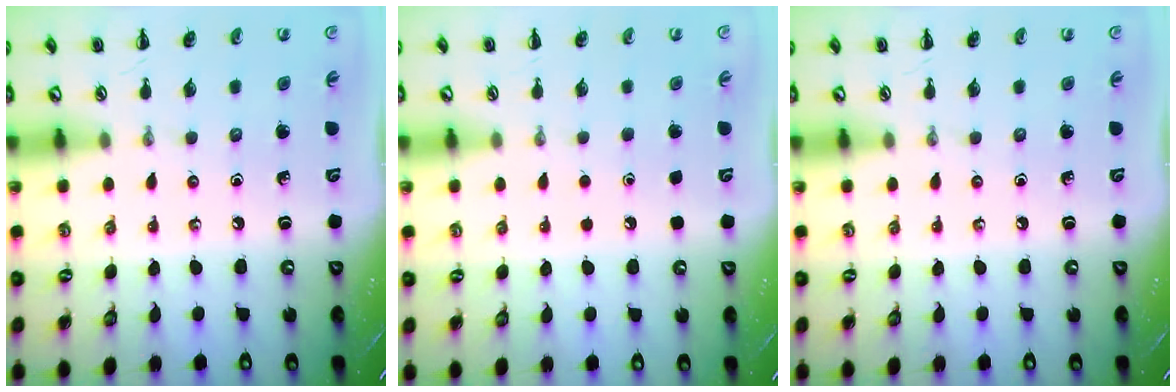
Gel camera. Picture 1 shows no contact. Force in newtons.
{"total": 1.7, "press": 1.7, "slide": 0.1}
{"total": 0.0}